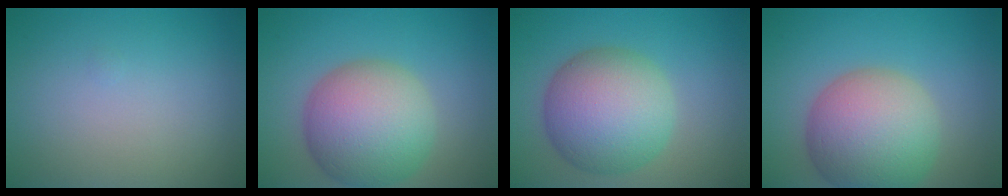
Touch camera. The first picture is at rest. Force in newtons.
{"total": 9.4, "press": 9.3, "slide": 0.2}
{"total": 9.0, "press": 9.0, "slide": 0.4}
{"total": 9.7, "press": 9.7, "slide": 0.6}